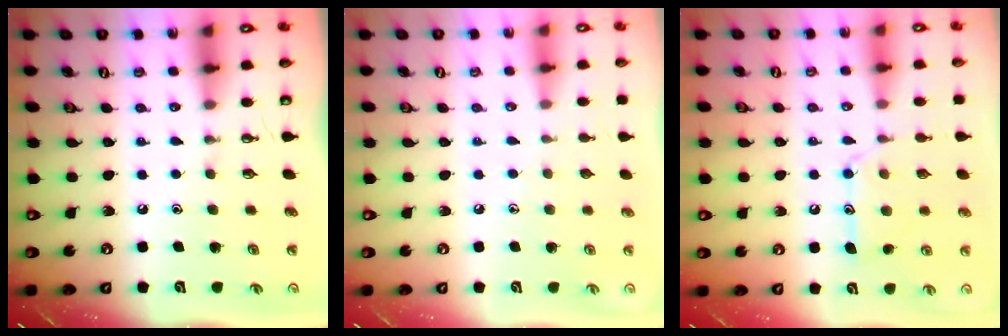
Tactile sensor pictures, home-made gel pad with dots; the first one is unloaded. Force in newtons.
{"total": 3.8, "press": 3.7, "slide": 0.4}
{"total": 12.5, "press": 12.5, "slide": 0.8}